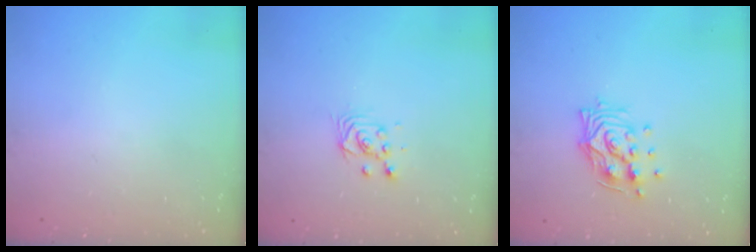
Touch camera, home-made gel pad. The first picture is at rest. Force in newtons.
{"total": 3.4, "press": 3.4, "slide": 0.2}
{"total": 11.7, "press": 11.7, "slide": 0.6}